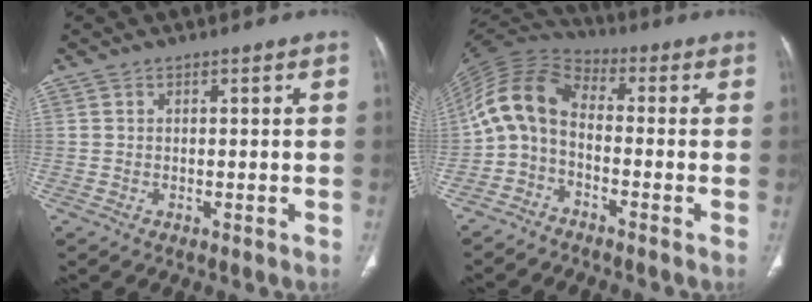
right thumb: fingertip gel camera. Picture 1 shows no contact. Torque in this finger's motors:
{"motor_torque": [1.10, 1.90, 1.40, -0.95, 0.29]}